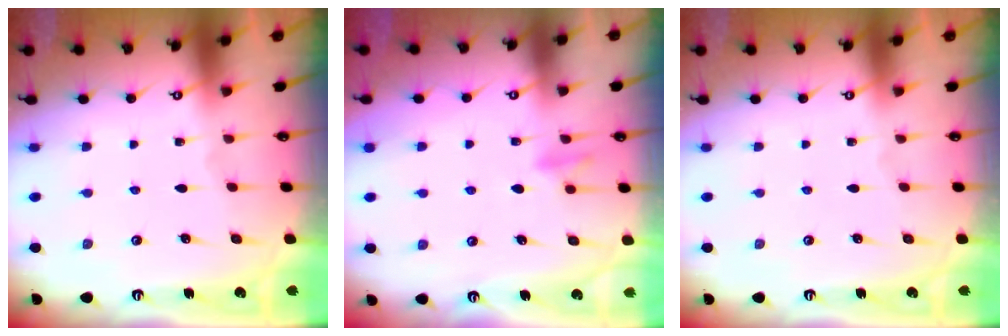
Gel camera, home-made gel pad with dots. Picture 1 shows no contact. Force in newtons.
{"total": 8.9, "press": 8.8, "slide": 1.4}
{"total": 0.0}